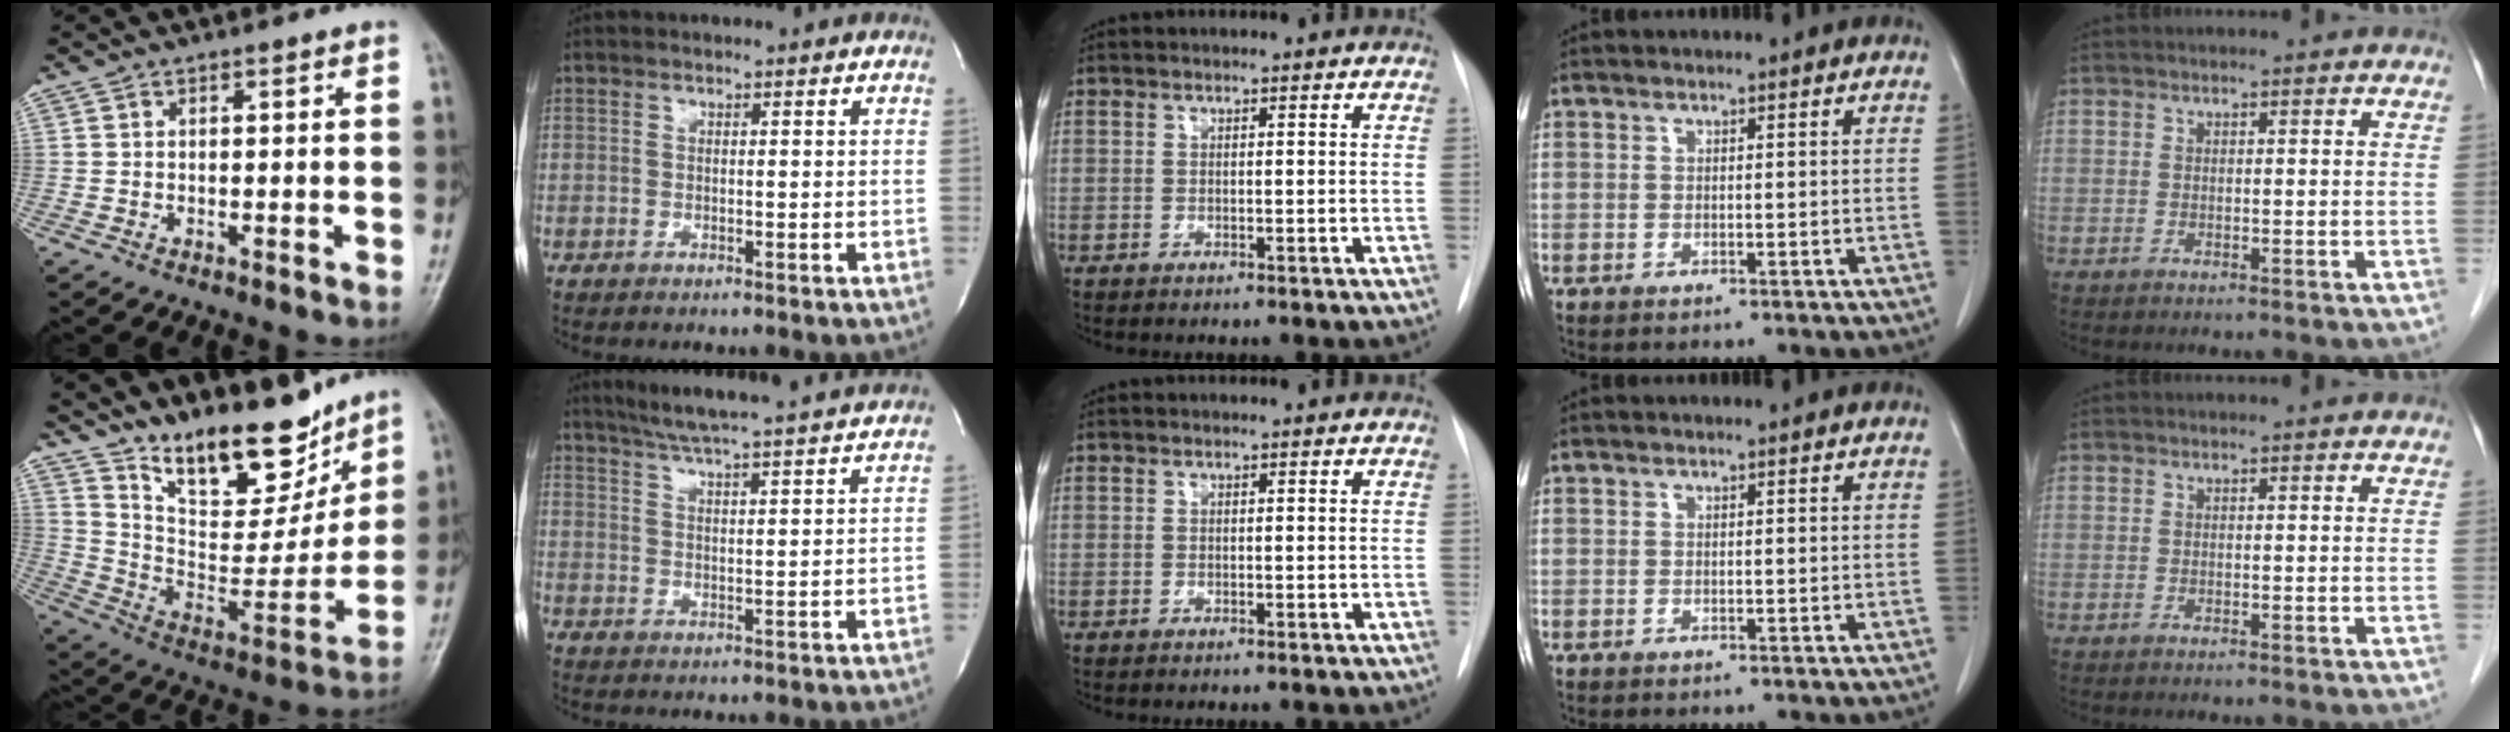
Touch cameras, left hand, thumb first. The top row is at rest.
{"thumb": {"total": 20.1, "force": [14.5, 7.9, 11.4], "torque": [-0.131, -0.086, 0.249]}, "index": {"total": 15.6, "force": [14.0, -0.4, 6.9], "torque": [-0.121, 0.010, 0.193]}}